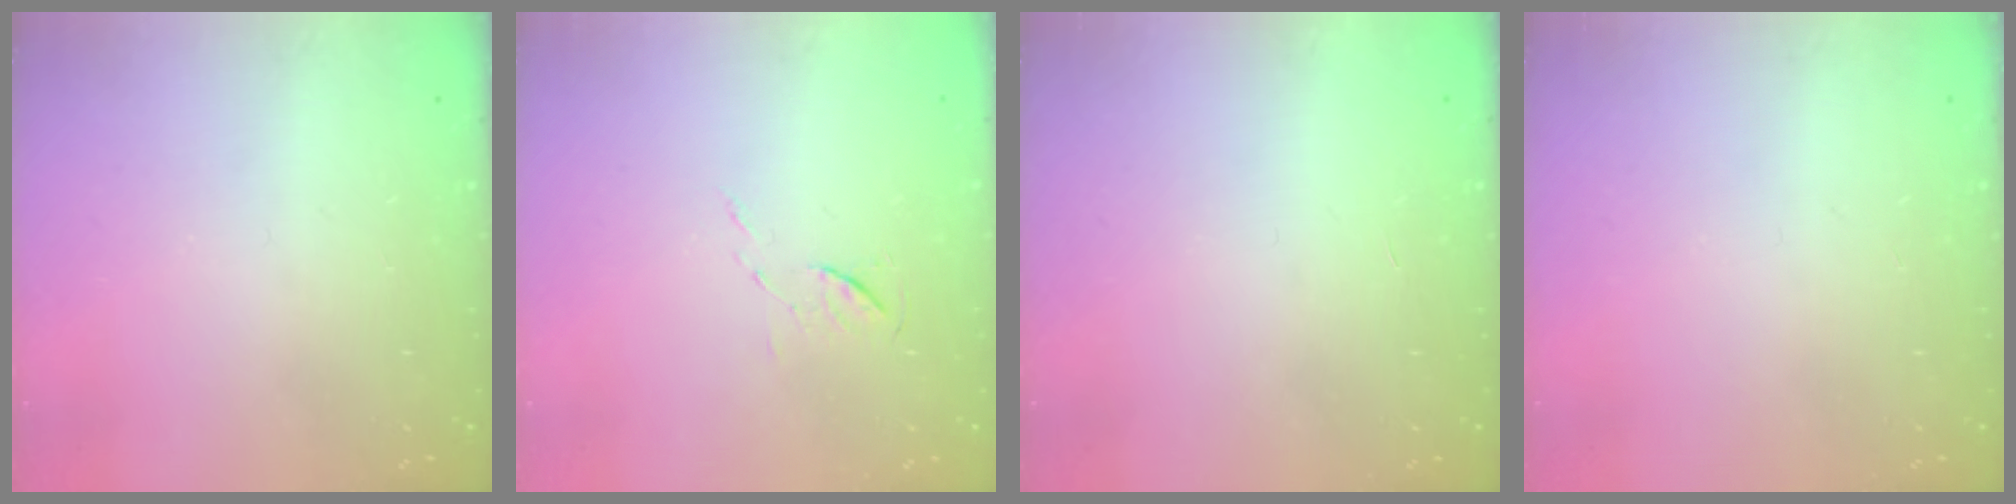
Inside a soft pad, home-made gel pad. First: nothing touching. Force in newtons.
{"total": 5.3, "press": 5.3, "slide": 0.5}
{"total": 1.7, "press": 1.7, "slide": 0.1}
{"total": 0.0}